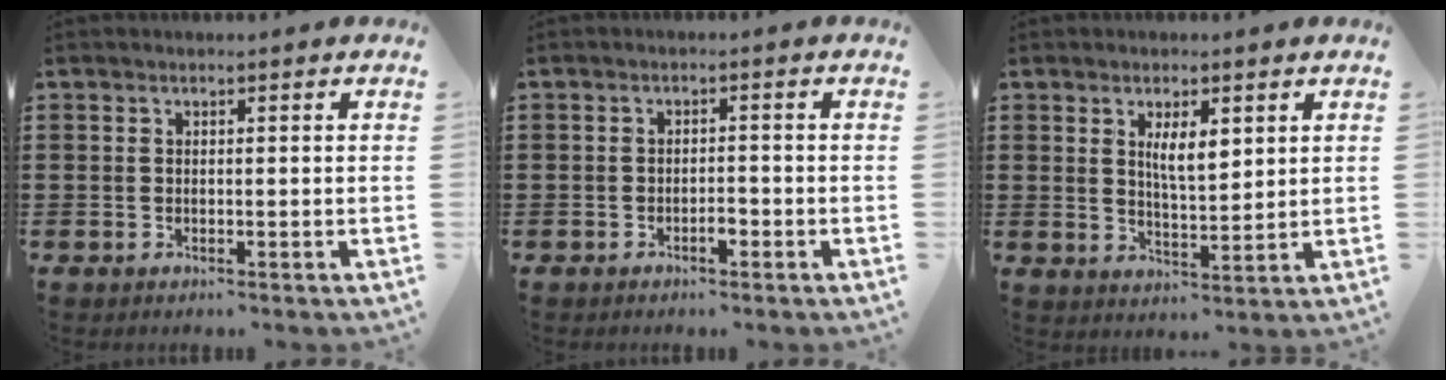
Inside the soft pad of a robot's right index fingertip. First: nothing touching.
{"total": 1.8, "force": [-1.0, 0.5, 1.4], "torque": [-0.028, 0.001, -0.019]}
{"total": 4.7, "force": [2.0, 1.5, 4.0], "torque": [-0.076, 0.002, 0.031]}